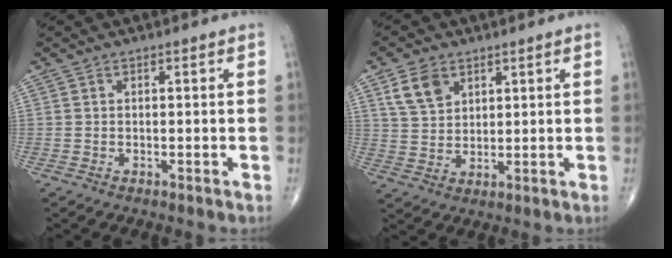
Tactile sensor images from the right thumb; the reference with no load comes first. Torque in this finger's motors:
{"motor_torque": [-0.68, 0.78, 0.21, 0.04, 0.23]}